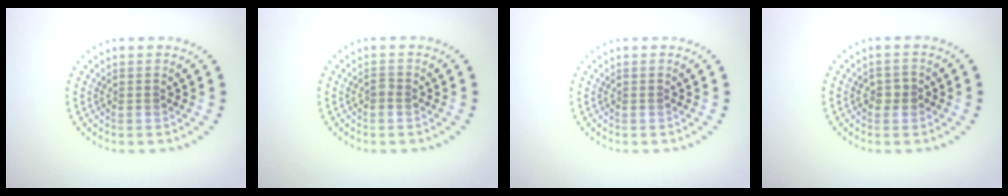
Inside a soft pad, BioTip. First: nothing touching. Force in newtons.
{"total": 0.6, "press": 0.5, "slide": 0.3}
{"total": 0.0}
{"total": 1.6, "press": 1.6, "slide": 0.1}